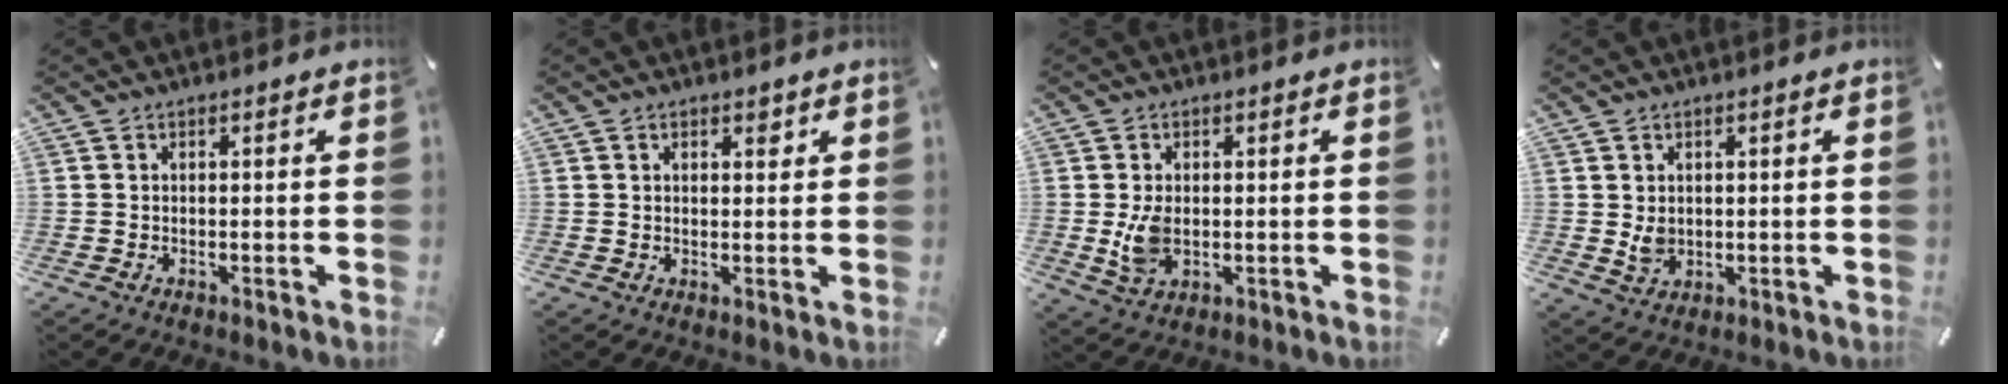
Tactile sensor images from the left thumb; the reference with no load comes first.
{"total": 1.8, "force": [0.9, 1.2, 0.9], "torque": [-0.013, 0.001, 0.012]}
{"total": 5.7, "force": [-0.1, 3.7, 4.4], "torque": [-0.084, -0.006, -0.005]}
{"total": 3.4, "force": [0.8, 2.9, 1.7], "torque": [-0.023, -0.006, 0.011]}